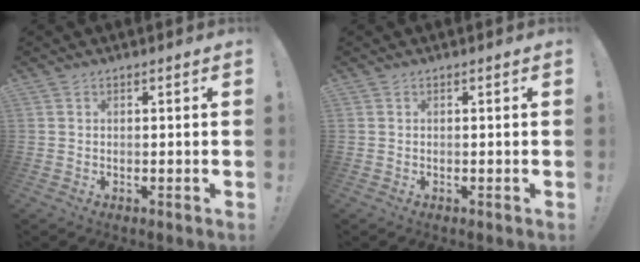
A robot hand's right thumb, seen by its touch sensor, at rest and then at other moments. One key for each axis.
{"total": 0.0}